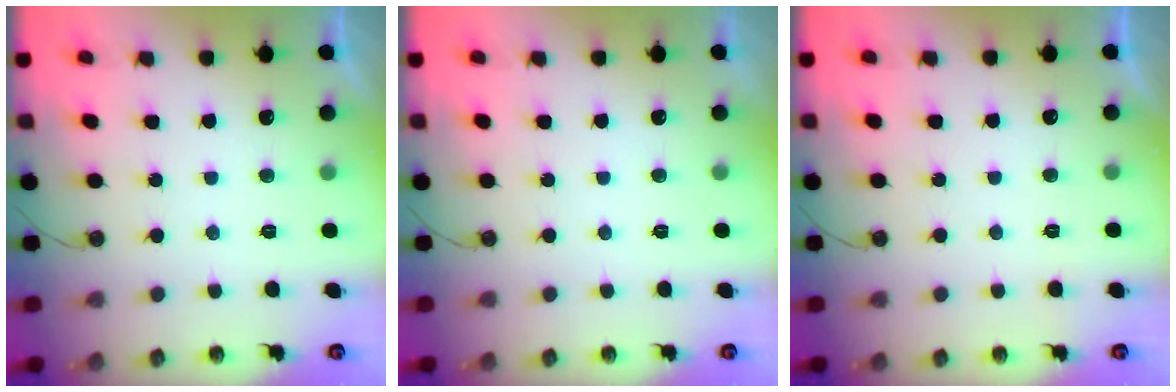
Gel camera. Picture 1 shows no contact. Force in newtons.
{"total": 0.0}
{"total": 0.0}